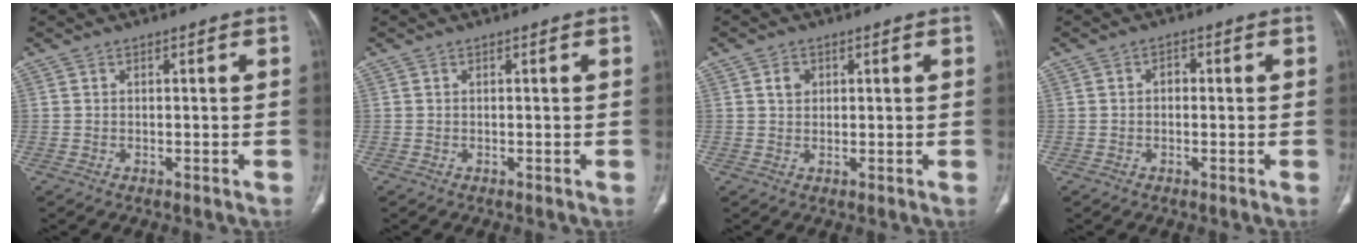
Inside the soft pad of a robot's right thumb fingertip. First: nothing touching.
{"total": 0.0}
{"total": 2.3, "force": [0.8, 1.9, 1.1], "torque": [-0.012, -0.001, 0.015]}
{"total": 1.7, "force": [-0.1, 1.2, 1.1], "torque": [-0.011, 0.007, -0.005]}